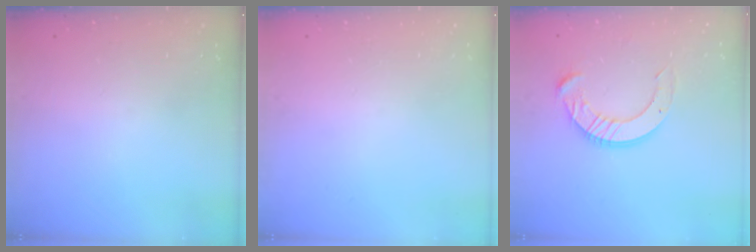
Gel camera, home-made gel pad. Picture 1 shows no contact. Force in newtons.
{"total": 0.0}
{"total": 12.2, "press": 12.1, "slide": 1.2}